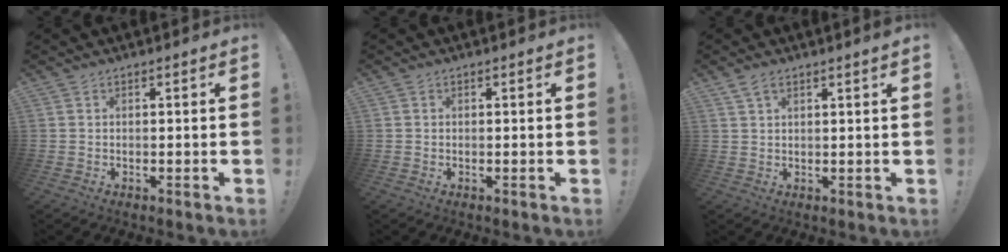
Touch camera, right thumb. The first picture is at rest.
{"total": 0.5, "force": [-0.1, 0.4, -0.4], "torque": [0.000, 0.004, -0.001]}
{"total": 3.1, "force": [2.1, 0.6, 2.2], "torque": [-0.040, -0.008, 0.038]}